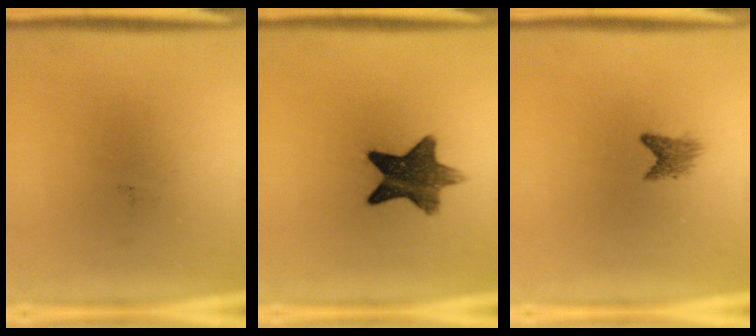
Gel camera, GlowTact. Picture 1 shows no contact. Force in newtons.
{"total": 10.9}
{"total": 2.1}